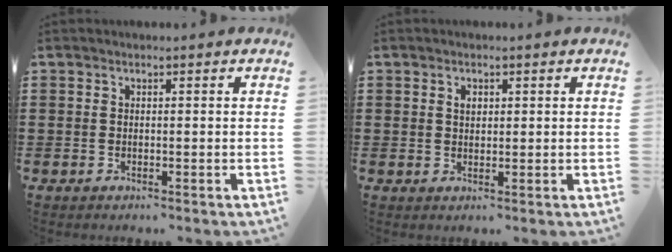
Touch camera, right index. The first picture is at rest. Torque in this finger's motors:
{"motor_torque": [0.46, 0.07, 0.06, 0.04]}